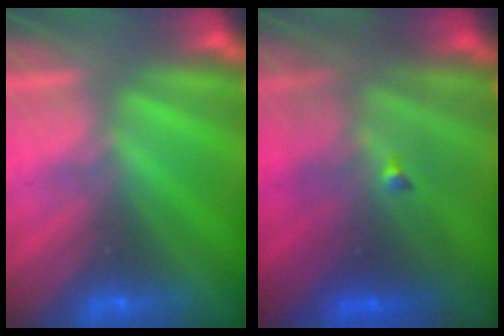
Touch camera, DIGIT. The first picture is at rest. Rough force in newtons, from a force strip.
{"total": 3.9}